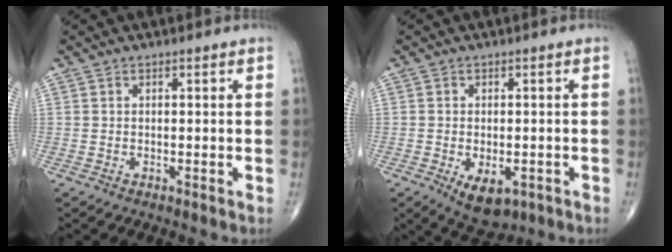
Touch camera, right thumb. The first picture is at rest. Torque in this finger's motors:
{"motor_torque": [-0.20, 0.44, 0.35, 0.27, 0.17]}